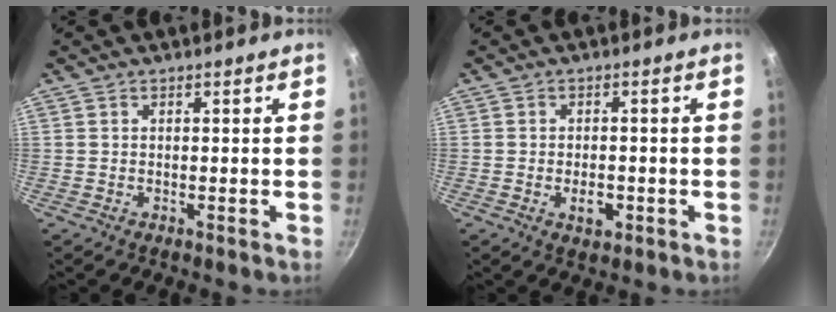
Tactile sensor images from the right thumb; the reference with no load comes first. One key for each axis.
{"total": 3.8, "fx": -1.2, "fy": 2.2, "fz": 2.8, "tx": -0.036, "ty": 0.006, "tz": -0.018}